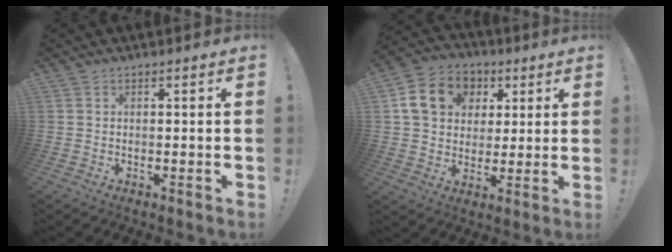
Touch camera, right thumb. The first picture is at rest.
{"total": 14.1, "force": [4.8, 11.3, 6.8], "torque": [-0.098, -0.005, 0.098]}